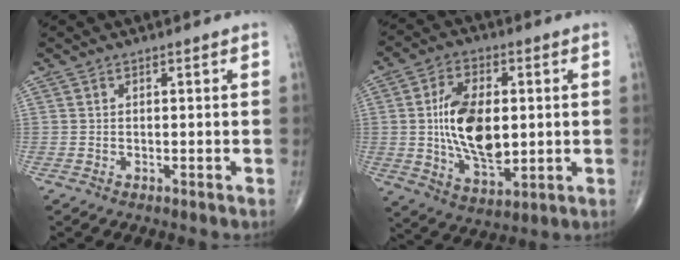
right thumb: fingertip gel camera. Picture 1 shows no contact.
{"total": 15.4, "force": [0.6, 8.4, 12.8], "torque": [-0.214, -0.009, 0.016]}